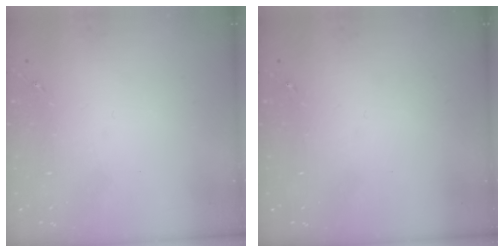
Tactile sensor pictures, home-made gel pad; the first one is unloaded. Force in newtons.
{"total": 0.0}